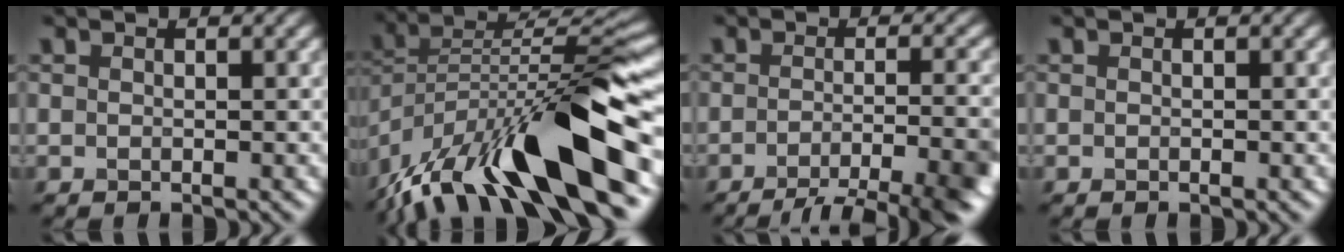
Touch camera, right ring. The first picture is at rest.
{"total": 15.8, "force": [-9.1, 4.8, 12.0], "torque": [-0.209, 0.013, -0.169]}
{"total": 8.2, "force": [-4.9, 2.0, 6.3], "torque": [-0.069, 0.001, -0.071]}
{"total": 0.0}